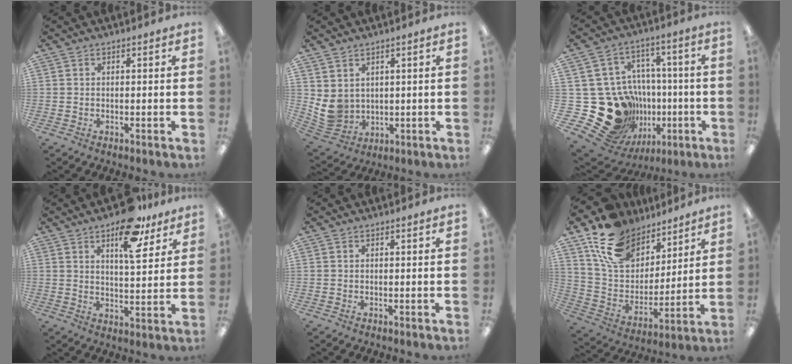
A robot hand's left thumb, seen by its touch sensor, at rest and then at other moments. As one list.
[{"total": 6.6, "force": [2.2, 5.8, 2.5], "torque": [-0.072, -0.014, 0.048]}, {"total": 29.1, "force": [-6.0, 24.2, 15.1], "torque": [-0.265, -0.001, -0.011]}, {"total": 14.1, "force": [8.8, 6.0, 9.2], "torque": [-0.128, -0.037, 0.147]}, {"total": 0.0}, {"total": 17.2, "force": [11.7, 10.7, 6.9], "torque": [-0.137, -0.063, 0.219]}]